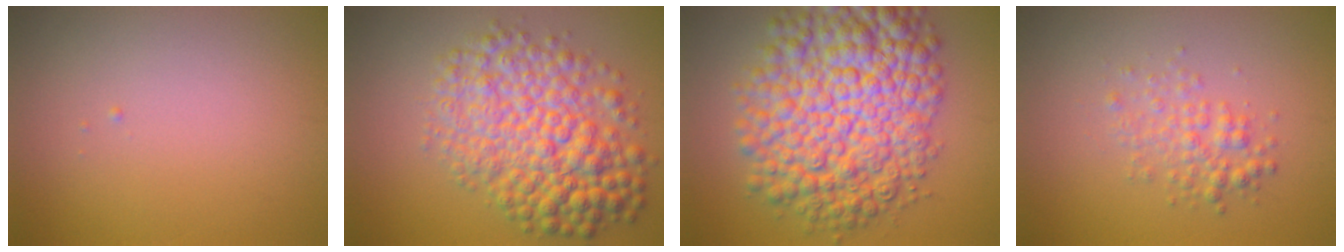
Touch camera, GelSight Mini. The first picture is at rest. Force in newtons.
{"total": 8.9, "press": 8.9, "slide": 0.1}
{"total": 12.9, "press": 12.9, "slide": 0.3}
{"total": 2.5, "press": 2.5, "slide": 0.0}